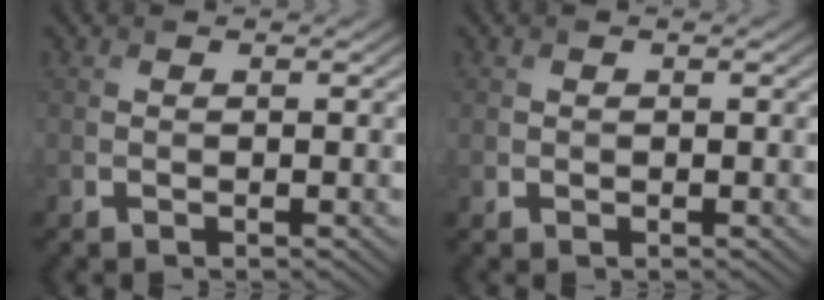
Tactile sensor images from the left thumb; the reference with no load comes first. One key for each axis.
{"total": 0.5, "fx": 0.0, "fy": 0.5, "fz": -0.1, "tx": 0.007, "ty": 0.000, "tz": 0.000}